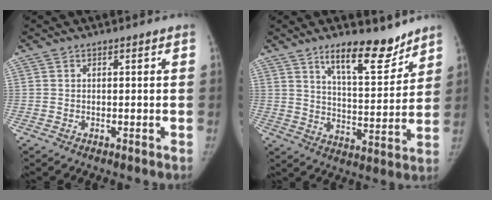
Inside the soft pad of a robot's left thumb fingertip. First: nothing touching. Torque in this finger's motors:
{"motor_torque": [0.80, -0.61, 1.07, -1.12, 0.33]}